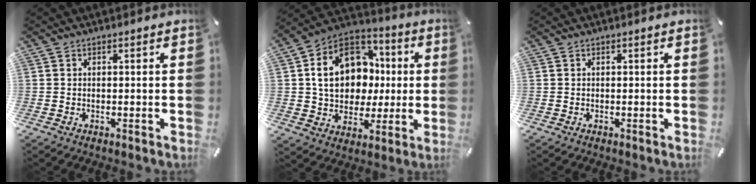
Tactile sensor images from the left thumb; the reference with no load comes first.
{"total": 17.5, "force": [2.0, 14.2, 9.9], "torque": [-0.173, 0.006, 0.044]}
{"total": 0.0}